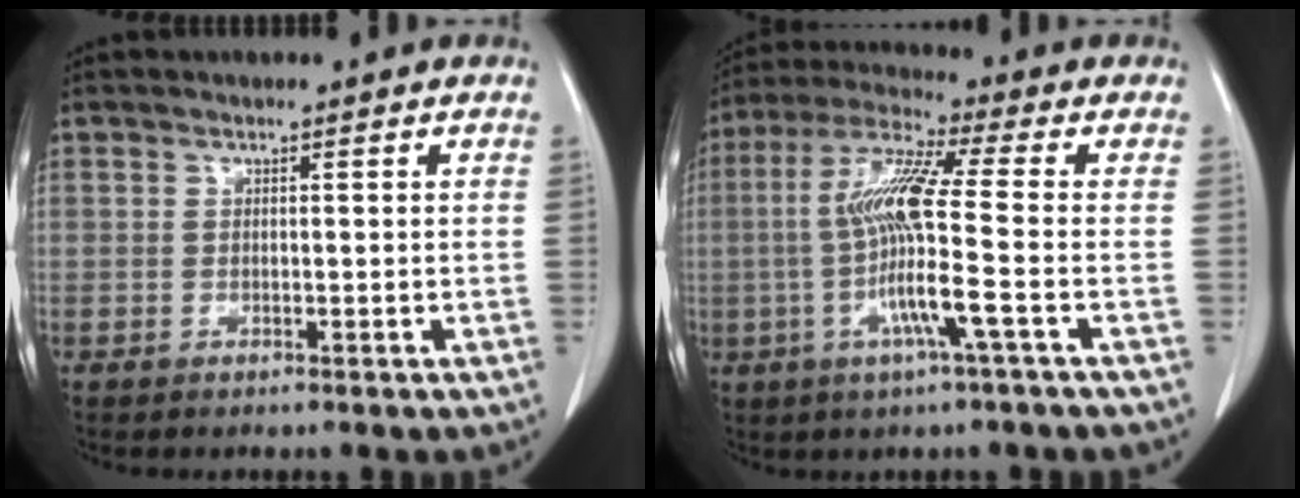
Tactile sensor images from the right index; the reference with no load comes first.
{"total": 12.5, "force": [-2.3, -0.9, 12.2], "torque": [-0.248, -0.009, -0.054]}